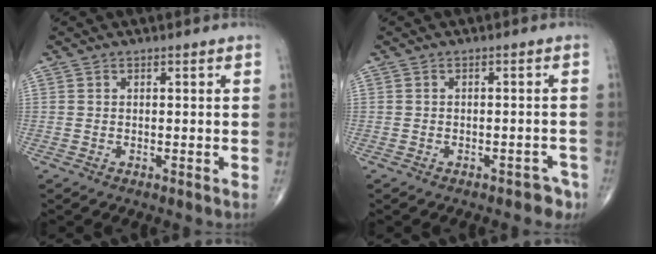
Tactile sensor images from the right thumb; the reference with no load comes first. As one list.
[{"total": 3.6, "force": [-2.7, 2.0, 1.3], "torque": [-0.003, 0.022, -0.030]}]